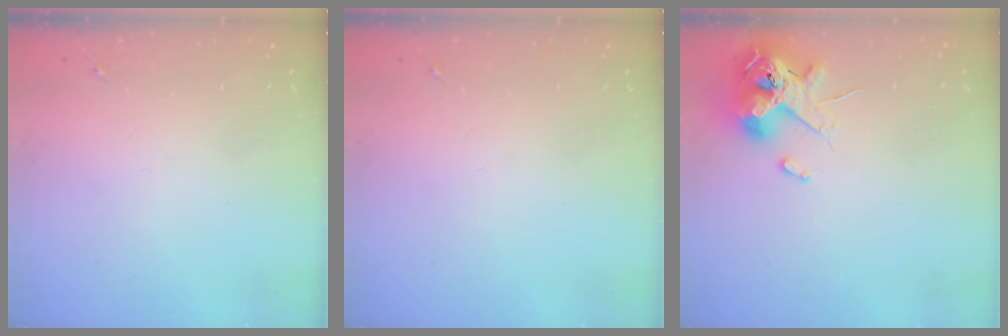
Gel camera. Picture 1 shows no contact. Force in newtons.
{"total": 0.0}
{"total": 12.2, "press": 12.1, "slide": 2.0}